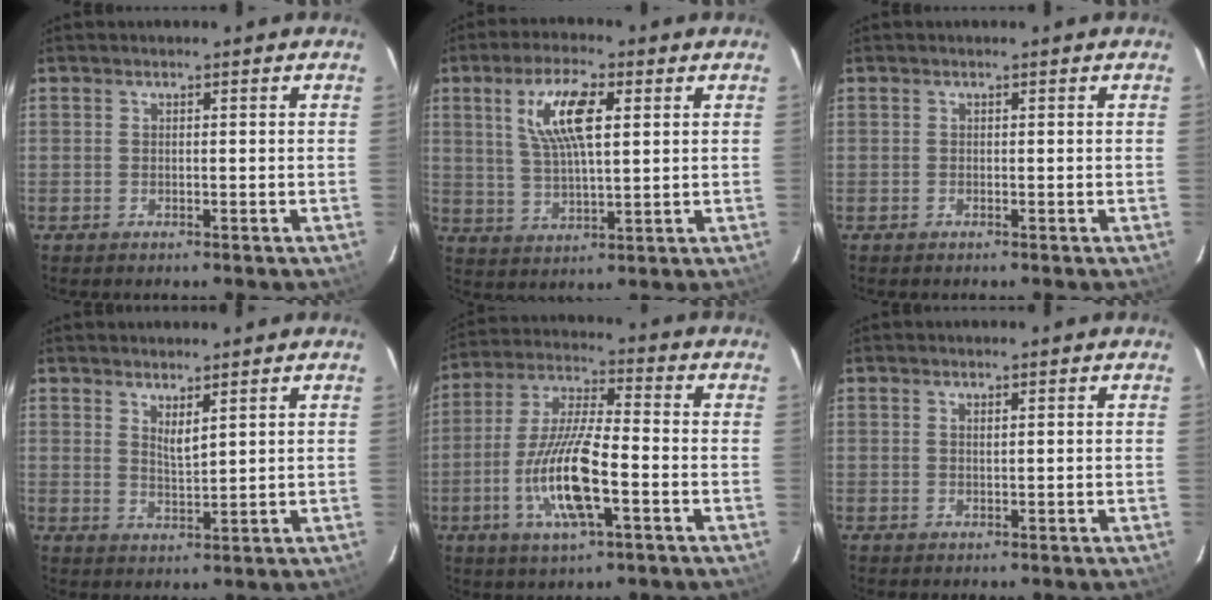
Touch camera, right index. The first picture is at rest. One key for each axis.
{"total": 10.2, "fx": 3.4, "fy": 3.3, "fz": 9.0, "tx": -0.174, "ty": 0.010, "tz": 0.067}
{"total": 0.0}
{"total": 3.1, "fx": 2.1, "fy": 0.7, "fz": 2.1, "tx": -0.038, "ty": -0.006, "tz": 0.036}
{"total": 14.4, "fx": -4.5, "fy": 3.6, "fz": 13.2, "tx": -0.274, "ty": -0.008, "tz": -0.087}
{"total": 0.6, "fx": 0.4, "fy": 0.1, "fz": 0.4, "tx": -0.008, "ty": 0.002, "tz": 0.007}